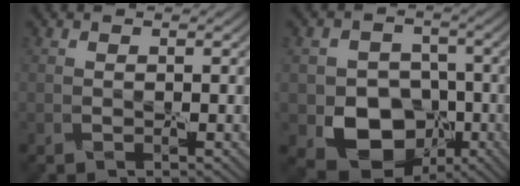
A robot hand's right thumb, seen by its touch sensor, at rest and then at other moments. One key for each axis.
{"total": 8.3, "fx": -3.1, "fy": 6.7, "fz": 3.6, "tx": -0.051, "ty": -0.015, "tz": -0.067}